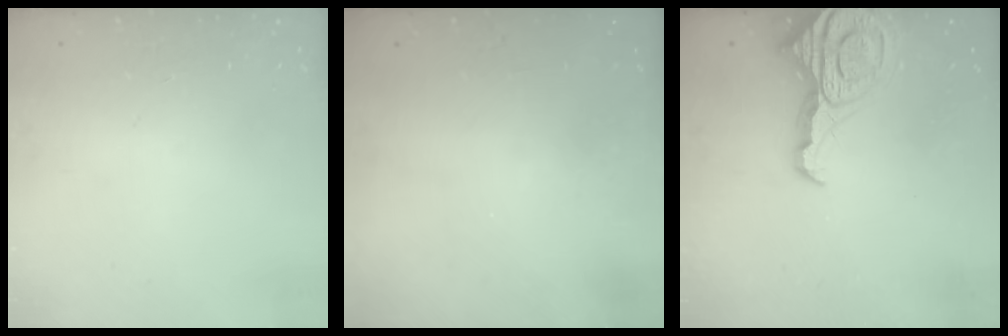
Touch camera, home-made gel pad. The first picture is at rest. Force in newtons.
{"total": 2.5, "press": 2.5, "slide": 0.2}
{"total": 13.3, "press": 13.2, "slide": 1.4}